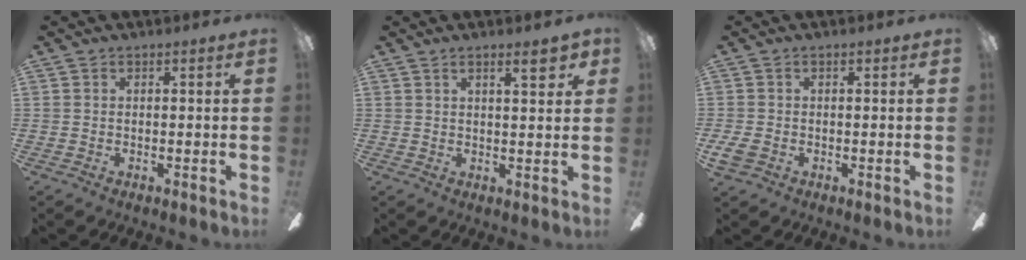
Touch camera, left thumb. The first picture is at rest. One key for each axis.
{"total": 5.1, "fx": 3.0, "fy": 1.3, "fz": 4.0, "tx": -0.043, "ty": -0.012, "tz": 0.042}
{"total": 2.8, "fx": -1.0, "fy": 1.9, "fz": 1.8, "tx": -0.042, "ty": 0.002, "tz": -0.020}